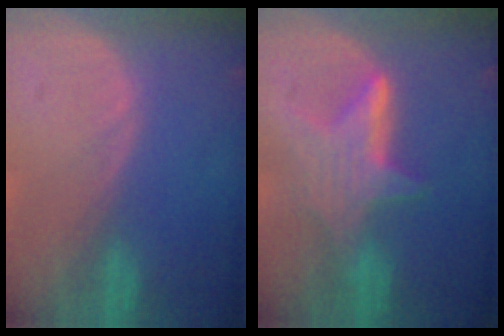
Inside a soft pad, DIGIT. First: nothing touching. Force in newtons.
{"total": 6.4, "press": 6.2, "slide": 1.7}